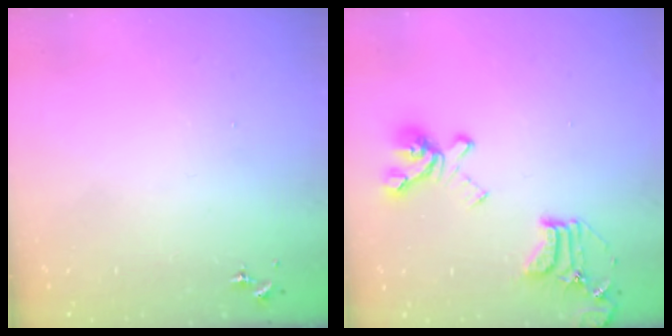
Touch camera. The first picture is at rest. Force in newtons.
{"total": 18.0, "press": 17.9, "slide": 1.9}